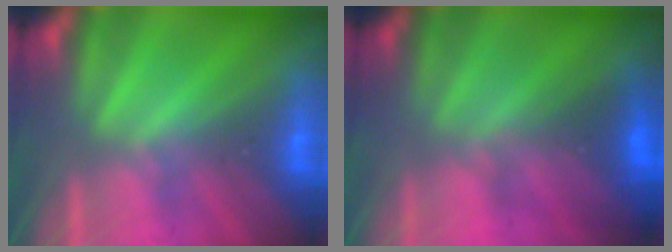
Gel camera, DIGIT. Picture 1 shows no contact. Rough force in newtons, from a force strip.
{"total": 2.1}